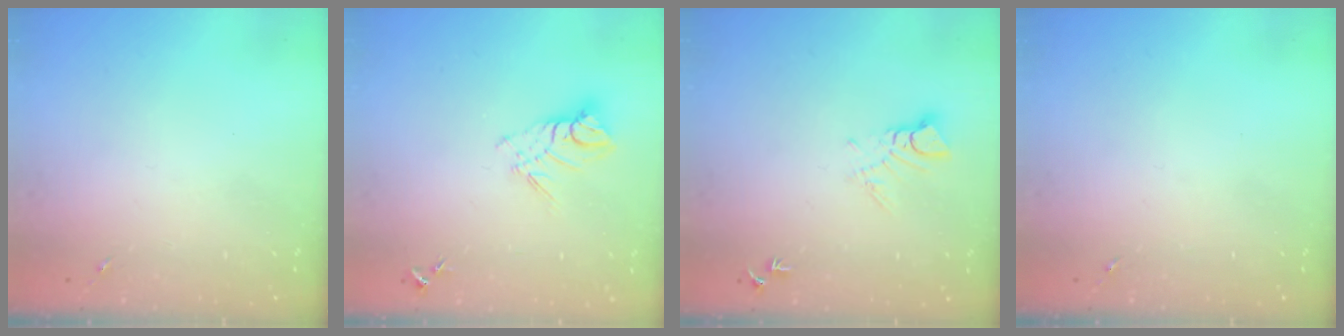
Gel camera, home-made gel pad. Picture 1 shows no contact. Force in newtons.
{"total": 8.8, "press": 8.7, "slide": 0.7}
{"total": 7.2, "press": 7.2, "slide": 0.8}
{"total": 0.0}